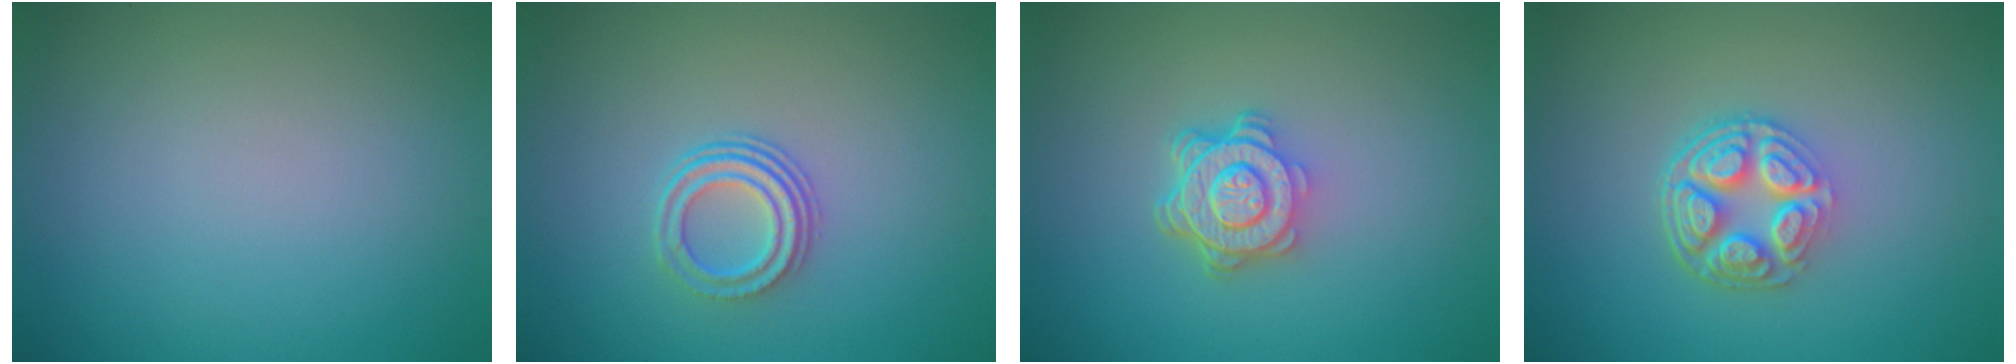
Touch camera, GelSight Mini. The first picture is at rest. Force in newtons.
{"total": 3.0, "press": 2.2, "slide": 2.0}
{"total": 4.7, "press": 3.4, "slide": 3.2}
{"total": 5.1, "press": 3.8, "slide": 3.4}